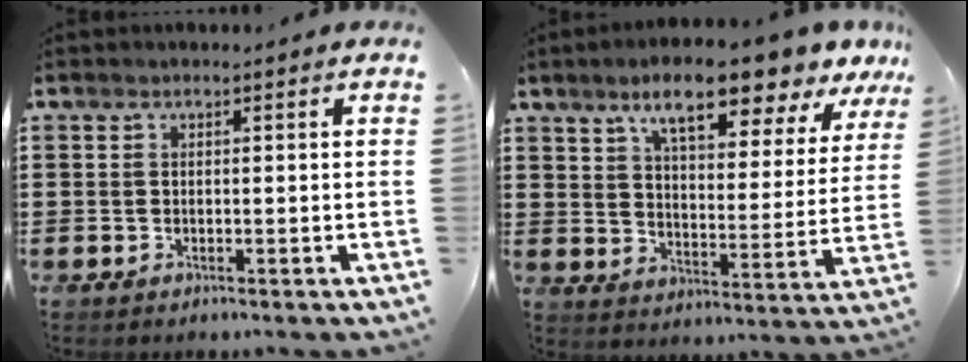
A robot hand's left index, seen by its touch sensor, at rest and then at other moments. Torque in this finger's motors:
{"motor_torque": [2.14, 0.00, 1.05, 0.21]}